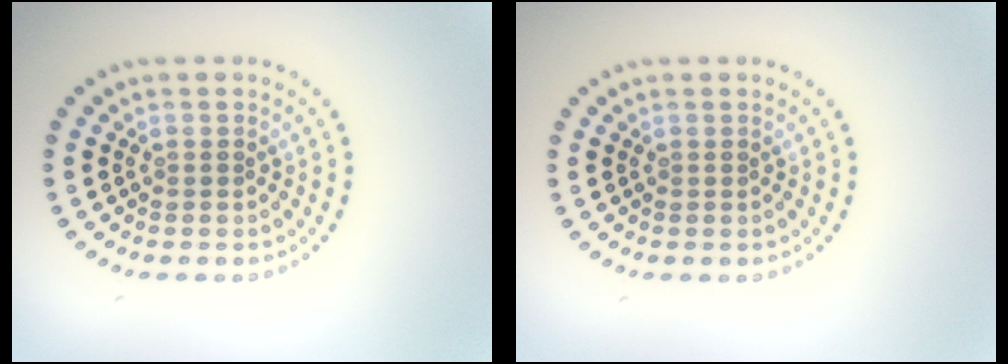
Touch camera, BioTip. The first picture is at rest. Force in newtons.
{"total": 0.0}